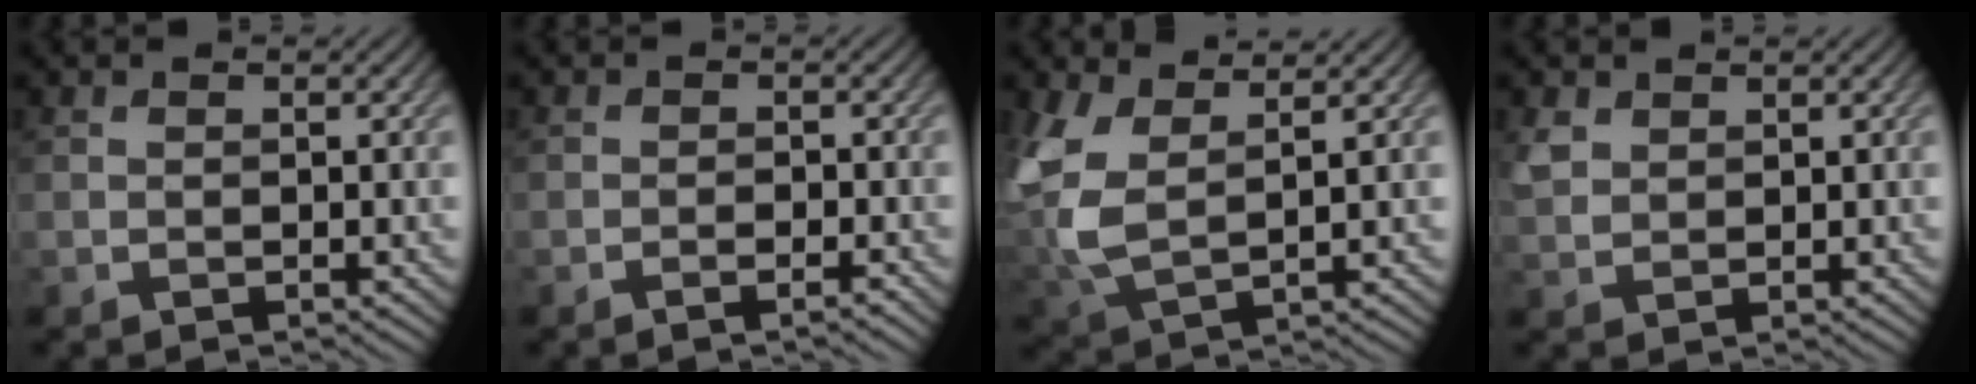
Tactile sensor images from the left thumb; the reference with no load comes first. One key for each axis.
{"total": 1.5, "fx": -1.1, "fy": 0.3, "fz": 1.0, "tx": -0.015, "ty": 0.001, "tz": -0.020}
{"total": 7.4, "fx": 3.0, "fy": 3.5, "fz": 5.8, "tx": -0.153, "ty": -0.004, "tz": 0.060}
{"total": 2.0, "fx": 1.6, "fy": 1.0, "fz": 0.8, "tx": -0.022, "ty": 0.004, "tz": 0.037}